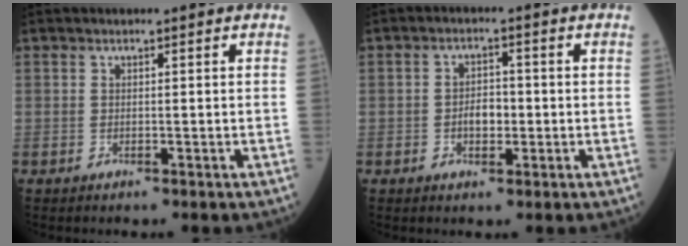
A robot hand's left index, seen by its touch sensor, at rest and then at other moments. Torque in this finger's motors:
{"motor_torque": [0.12, -0.05, 0.10, 0.03]}